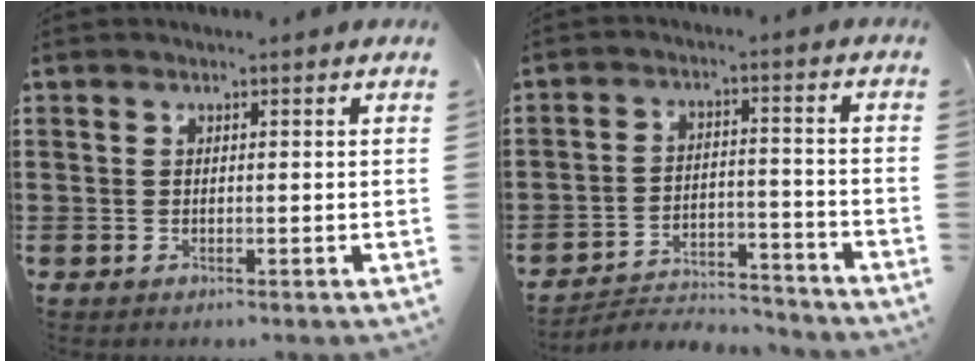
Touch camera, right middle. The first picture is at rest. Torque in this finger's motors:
{"motor_torque": [-0.45, -1.00, -0.60, -0.08]}